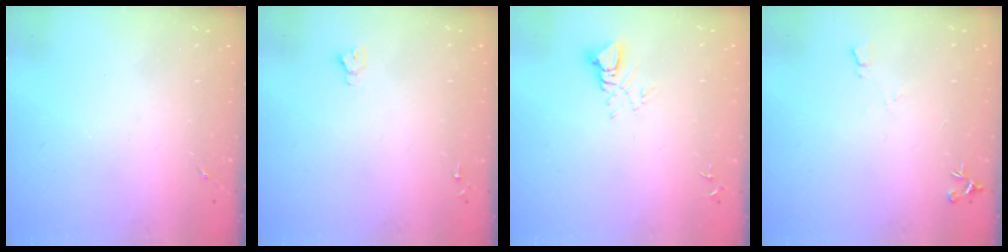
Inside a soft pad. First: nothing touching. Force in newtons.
{"total": 2.7, "press": 2.7, "slide": 0.0}
{"total": 5.3, "press": 5.3, "slide": 0.3}
{"total": 4.4, "press": 4.3, "slide": 0.9}